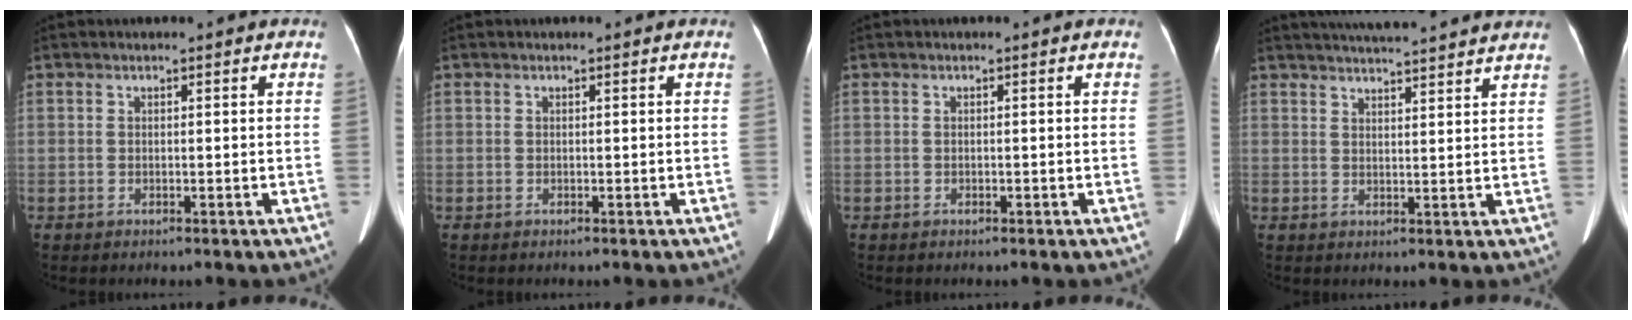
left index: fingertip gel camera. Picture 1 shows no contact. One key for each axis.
{"total": 0.0}
{"total": 0.0}
{"total": 12.8, "fx": 11.8, "fy": 0.6, "fz": 4.9, "tx": -0.081, "ty": 0.022, "tz": 0.153}